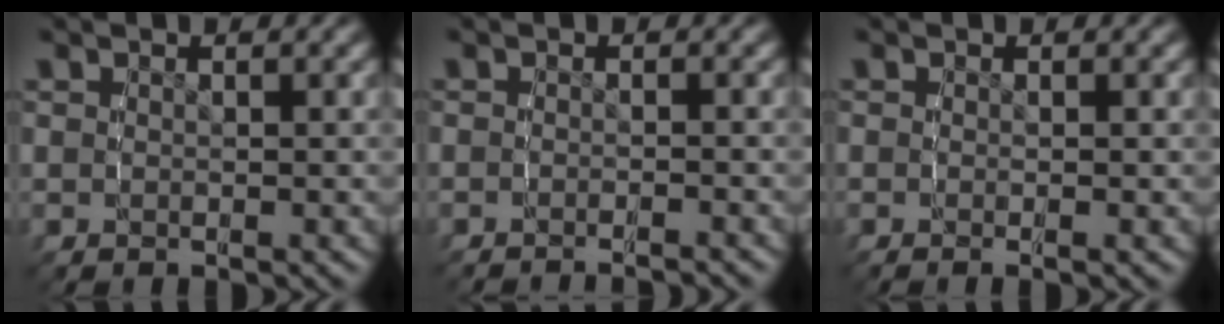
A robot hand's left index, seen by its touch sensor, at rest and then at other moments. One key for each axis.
{"total": 2.2, "fx": -2.2, "fy": 0.1, "fz": 0.4, "tx": -0.011, "ty": -0.007, "tz": -0.033}
{"total": 0.9, "fx": -0.6, "fy": -0.1, "fz": 0.7, "tx": -0.016, "ty": -0.009, "tz": -0.004}